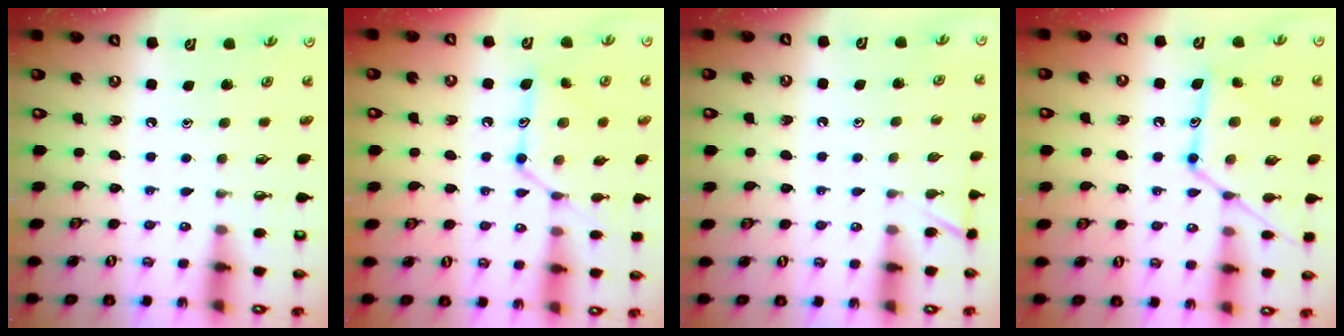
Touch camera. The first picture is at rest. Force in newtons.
{"total": 13.5, "press": 13.5, "slide": 0.7}
{"total": 5.7, "press": 5.7, "slide": 0.5}
{"total": 15.2, "press": 15.2, "slide": 1.1}